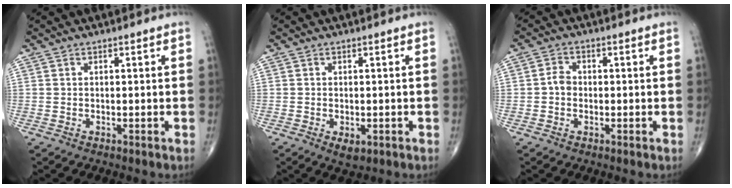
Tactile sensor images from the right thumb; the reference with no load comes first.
{"total": 2.5, "force": [-0.9, 1.4, 1.9], "torque": [-0.027, -0.003, -0.009]}
{"total": 2.6, "force": [-0.4, 2.1, 1.5], "torque": [-0.018, 0.011, -0.013]}